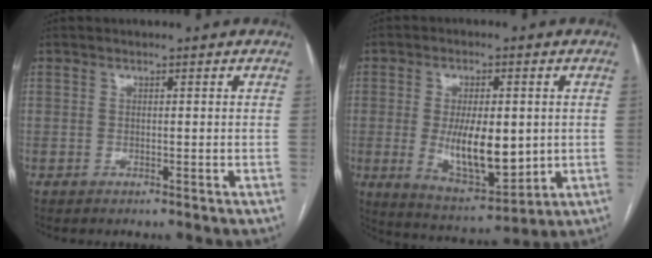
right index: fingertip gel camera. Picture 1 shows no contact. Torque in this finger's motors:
{"motor_torque": [0.76, 0.32, 0.38, 0.08]}